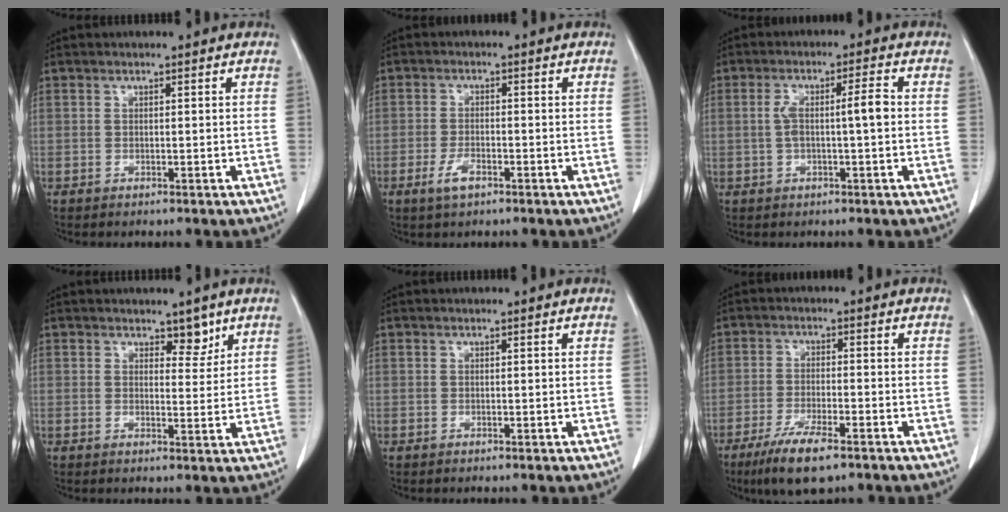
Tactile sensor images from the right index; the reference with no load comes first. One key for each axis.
{"total": 3.3, "fx": -1.9, "fy": 1.2, "fz": 2.5, "tx": -0.053, "ty": 0.000, "tz": -0.034}
{"total": 5.2, "fx": 0.0, "fy": 0.7, "fz": 5.2, "tx": -0.101, "ty": 0.018, "tz": 0.001}
{"total": 3.0, "fx": 2.2, "fy": 1.5, "fz": 1.4, "tx": -0.012, "ty": -0.005, "tz": 0.034}
{"total": 0.0}
{"total": 8.1, "fx": -5.4, "fy": 1.4, "fz": 5.9, "tx": -0.109, "ty": -0.016, "tz": -0.091}